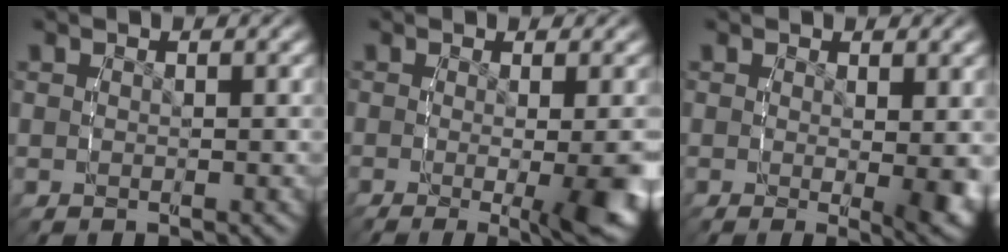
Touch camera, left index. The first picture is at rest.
{"total": 5.6, "force": [-1.7, 0.6, 5.3], "torque": [-0.066, -0.015, -0.029]}
{"total": 2.8, "force": [-0.1, 0.3, 2.8], "torque": [-0.032, -0.018, 0.000]}